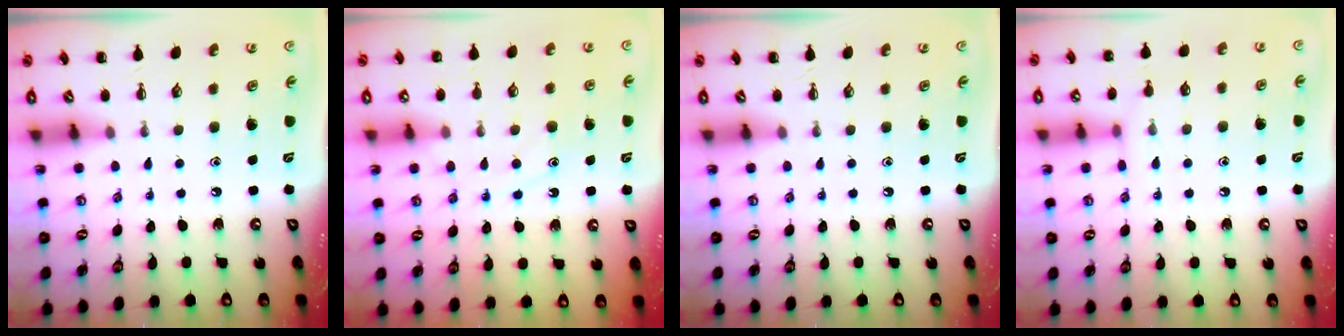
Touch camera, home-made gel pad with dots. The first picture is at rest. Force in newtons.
{"total": 12.0, "press": 12.0, "slide": 0.9}
{"total": 0.0}
{"total": 5.5, "press": 5.3, "slide": 1.5}